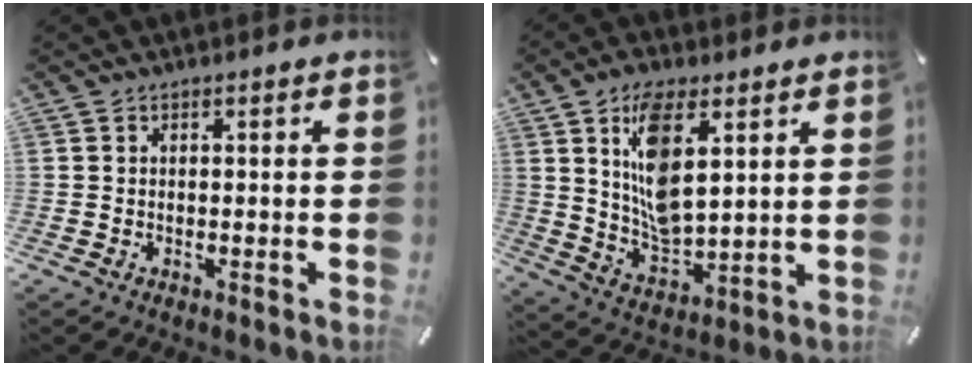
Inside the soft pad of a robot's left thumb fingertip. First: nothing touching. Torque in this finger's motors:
{"motor_torque": [0.49, 0.35, 0.48, 0.18, 0.17]}